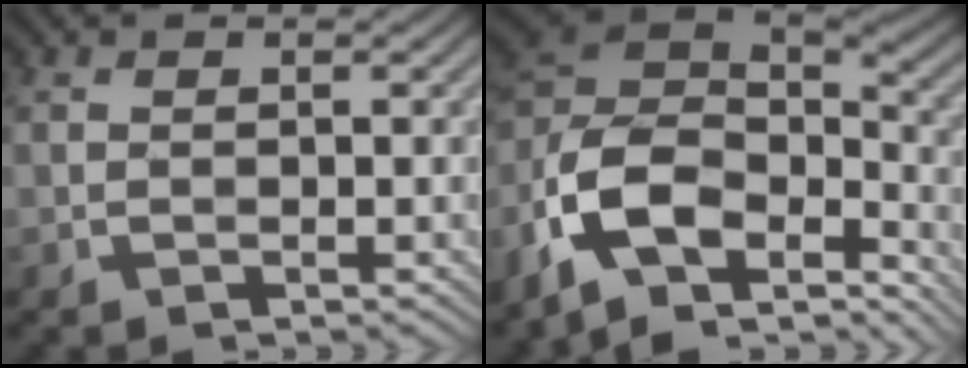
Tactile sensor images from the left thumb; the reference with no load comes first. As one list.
[{"total": 14.4, "force": [-6.6, 8.9, 9.3], "torque": [-0.260, -0.009, -0.112]}]